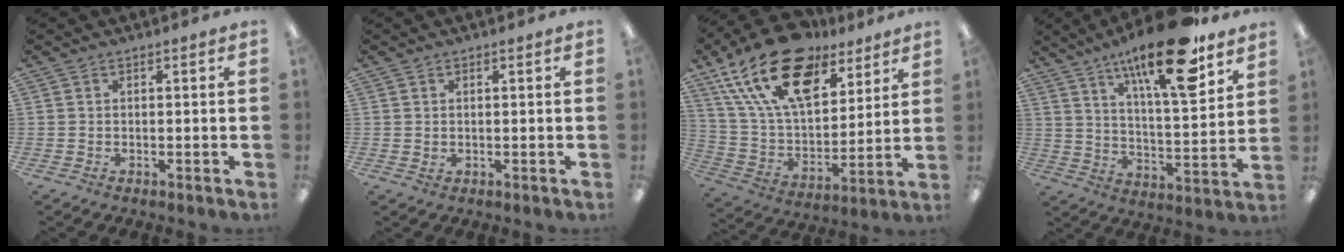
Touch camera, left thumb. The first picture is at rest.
{"total": 0.6, "force": [0.4, 0.5, 0.1], "torque": [0.003, -0.001, 0.006]}
{"total": 23.3, "force": [14.3, 12.3, 13.8], "torque": [-0.264, -0.076, 0.257]}
{"total": 20.7, "force": [13.5, 6.0, 14.5], "torque": [-0.231, -0.072, 0.216]}